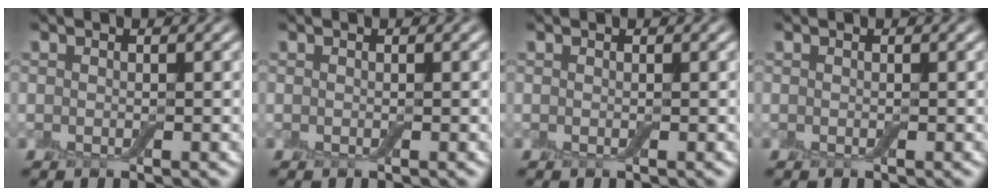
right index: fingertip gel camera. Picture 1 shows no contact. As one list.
[{"total": 0.0}, {"total": 0.0}, {"total": 0.0}]